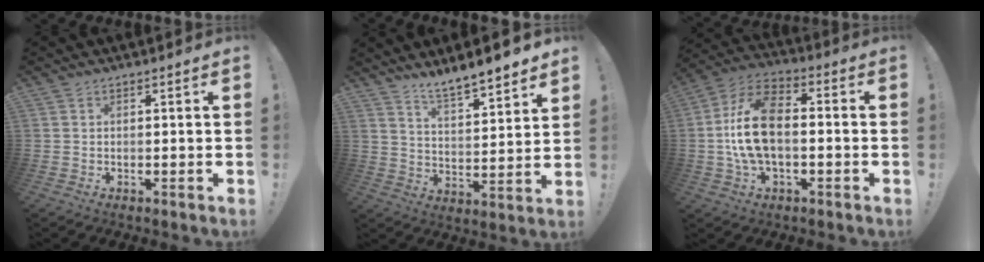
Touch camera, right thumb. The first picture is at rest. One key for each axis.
{"total": 8.6, "fx": 8.1, "fy": 0.5, "fz": 3.0, "tx": -0.052, "ty": -0.070, "tz": 0.141}
{"total": 15.0, "fx": -1.1, "fy": 8.7, "fz": 12.2, "tx": -0.232, "ty": 0.012, "tz": -0.019}